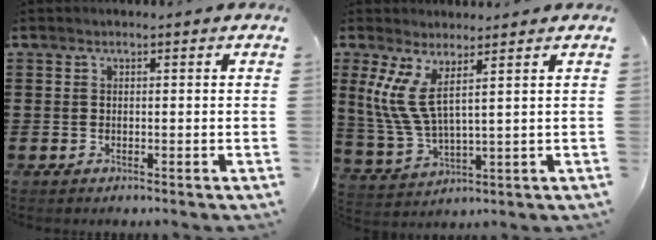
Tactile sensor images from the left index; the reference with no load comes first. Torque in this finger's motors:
{"motor_torque": [0.41, 0.71, 0.44, 0.21]}